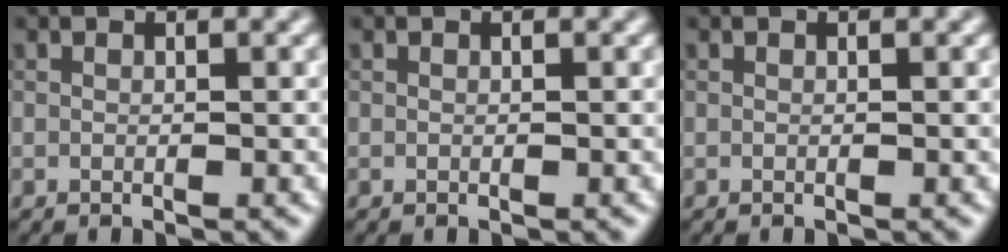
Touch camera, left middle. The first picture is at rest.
{"total": 0.0}
{"total": 0.0}